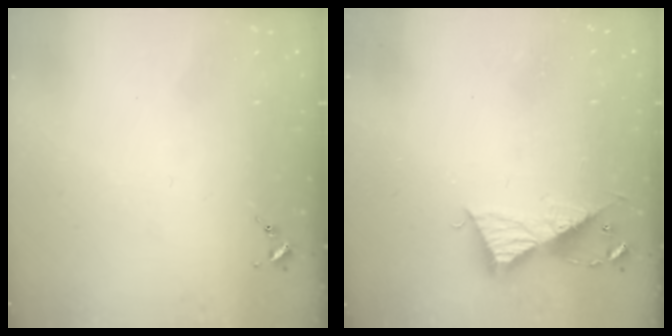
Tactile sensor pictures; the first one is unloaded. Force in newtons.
{"total": 9.3, "press": 9.3, "slide": 0.7}